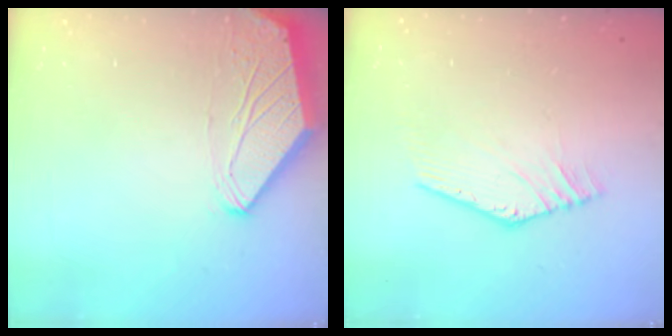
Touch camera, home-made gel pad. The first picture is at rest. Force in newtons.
{"total": 2.5, "press": 2.5, "slide": 0.1}